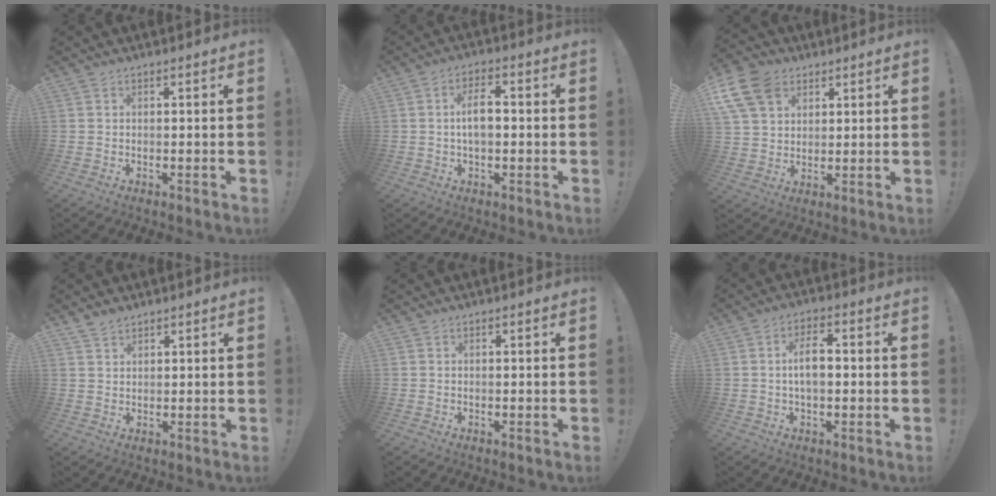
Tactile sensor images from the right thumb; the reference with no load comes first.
{"total": 6.8, "force": [-0.2, 3.2, 5.9], "torque": [-0.104, 0.009, -0.007]}
{"total": 12.6, "force": [6.2, 8.9, 6.4], "torque": [-0.129, -0.033, 0.121]}
{"total": 3.1, "force": [2.6, 1.6, 0.5], "torque": [-0.001, -0.018, 0.047]}
{"total": 0.0}
{"total": 7.0, "force": [-0.2, 3.4, 6.1], "torque": [-0.100, 0.007, -0.007]}